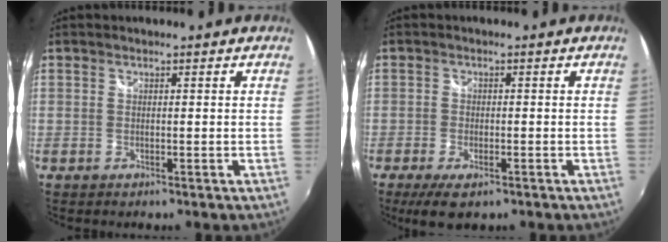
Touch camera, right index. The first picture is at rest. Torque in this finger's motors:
{"motor_torque": [0.19, -0.05, 0.07, 0.01]}